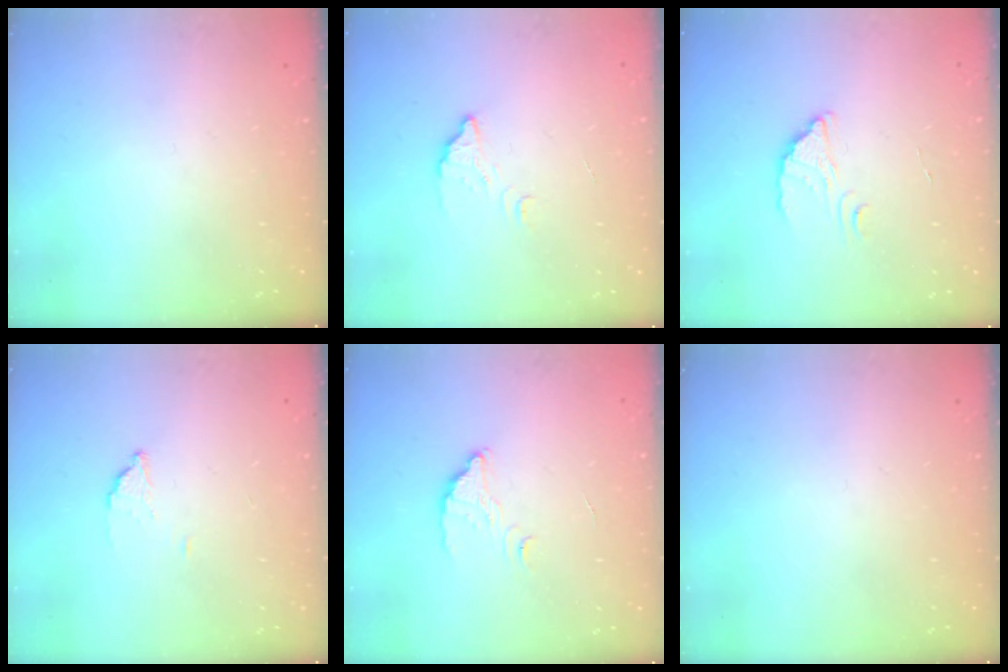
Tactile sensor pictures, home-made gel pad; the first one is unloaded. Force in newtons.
{"total": 2.7, "press": 2.7, "slide": 0.2}
{"total": 2.4, "press": 2.4, "slide": 0.1}
{"total": 1.8, "press": 1.8, "slide": 0.1}
{"total": 2.9, "press": 2.9, "slide": 0.3}
{"total": 0.0}